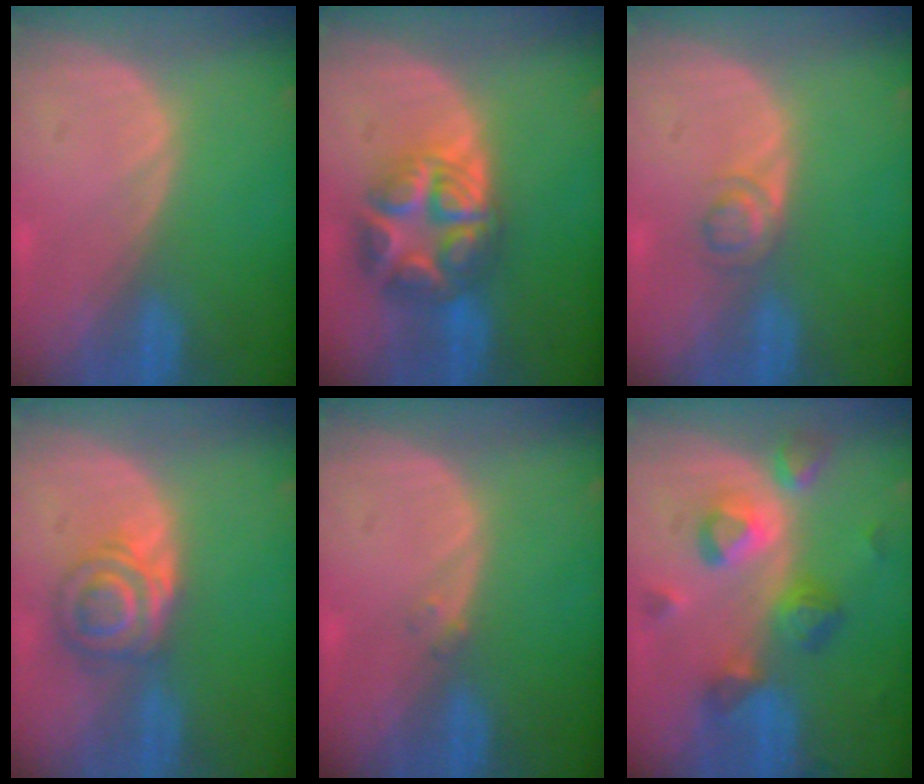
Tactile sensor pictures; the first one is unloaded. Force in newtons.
{"total": 8.7, "press": 8.7, "slide": 0.5}
{"total": 2.7, "press": 2.7, "slide": 0.2}
{"total": 6.0, "press": 5.6, "slide": 2.2}
{"total": 1.0, "press": 0.9, "slide": 0.4}
{"total": 8.4, "press": 7.8, "slide": 3.1}